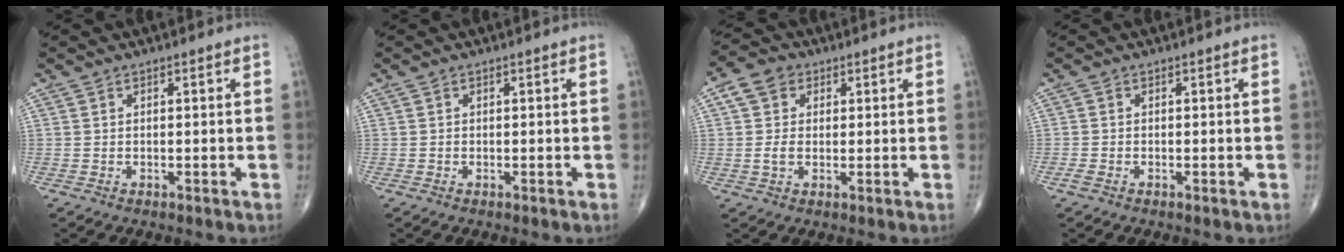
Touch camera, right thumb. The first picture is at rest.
{"total": 0.0}
{"total": 6.2, "force": [1.6, 4.7, 3.7], "torque": [-0.061, 0.005, 0.023]}
{"total": 1.2, "force": [-0.6, 0.5, 1.0], "torque": [-0.026, -0.003, -0.016]}